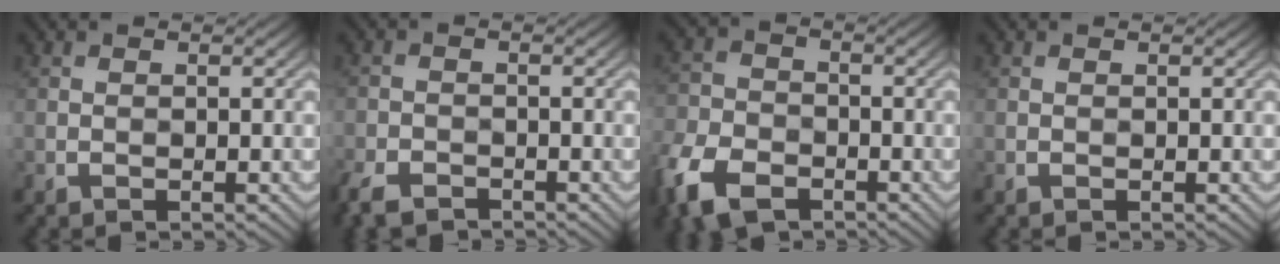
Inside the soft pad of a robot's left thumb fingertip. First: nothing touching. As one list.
[{"total": 5.2, "force": [-3.7, 2.6, 2.6], "torque": [-0.053, -0.013, -0.067]}, {"total": 10.6, "force": [-5.5, 6.5, 6.3], "torque": [-0.159, -0.031, -0.112]}, {"total": 0.0}]